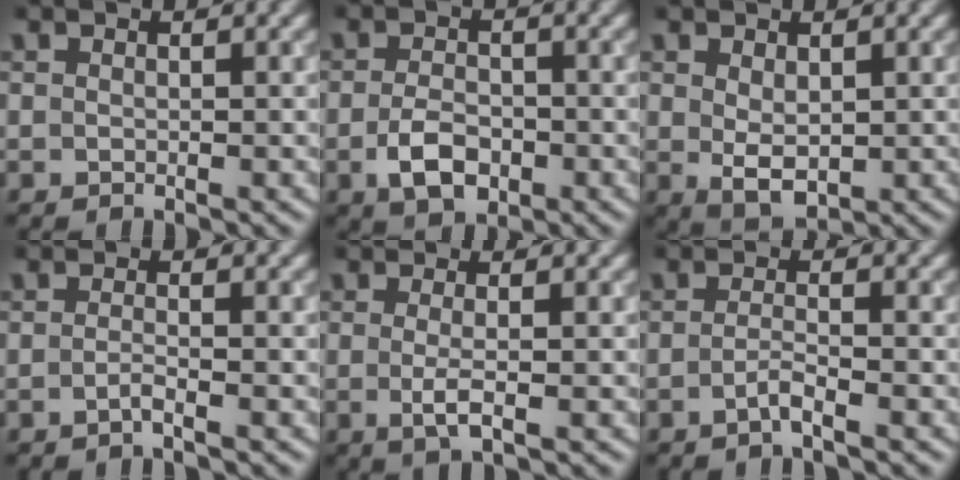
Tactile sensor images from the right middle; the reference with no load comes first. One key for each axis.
{"total": 3.5, "fx": -1.3, "fy": 2.1, "fz": 2.5, "tx": -0.049, "ty": -0.003, "tz": -0.027}
{"total": 2.8, "fx": 0.4, "fy": 1.7, "fz": 2.3, "tx": -0.045, "ty": -0.004, "tz": 0.013}
{"total": 1.1, "fx": -0.6, "fy": 0.2, "fz": 0.9, "tx": -0.013, "ty": 0.002, "tz": -0.016}
{"total": 2.1, "fx": -0.2, "fy": 0.5, "fz": 2.0, "tx": -0.039, "ty": -0.006, "tz": -0.006}
{"total": 1.5, "fx": -0.8, "fy": 0.2, "fz": 1.2, "tx": -0.021, "ty": 0.003, "tz": -0.021}